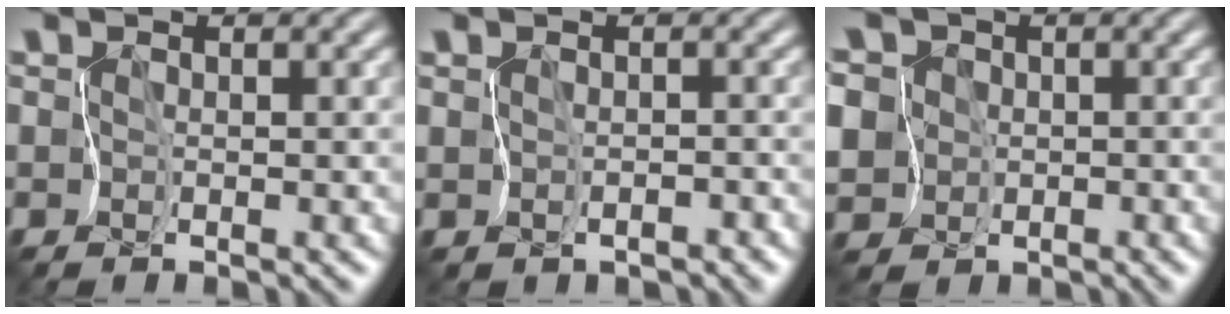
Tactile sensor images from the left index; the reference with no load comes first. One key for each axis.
{"total": 0.7, "fx": -0.4, "fy": 0.5, "fz": -0.2, "tx": 0.017, "ty": -0.008, "tz": -0.008}
{"total": 8.6, "fx": 1.4, "fy": 7.8, "fz": 3.3, "tx": -0.098, "ty": 0.013, "tz": 0.005}